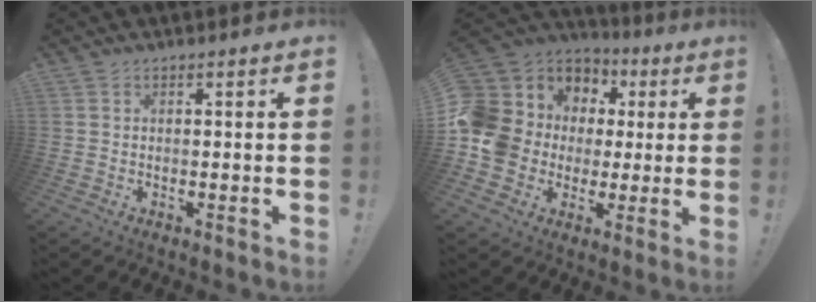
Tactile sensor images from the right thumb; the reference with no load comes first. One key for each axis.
{"total": 12.4, "fx": 1.1, "fy": 11.3, "fz": 5.1, "tx": -0.095, "ty": -0.010, "tz": 0.042}